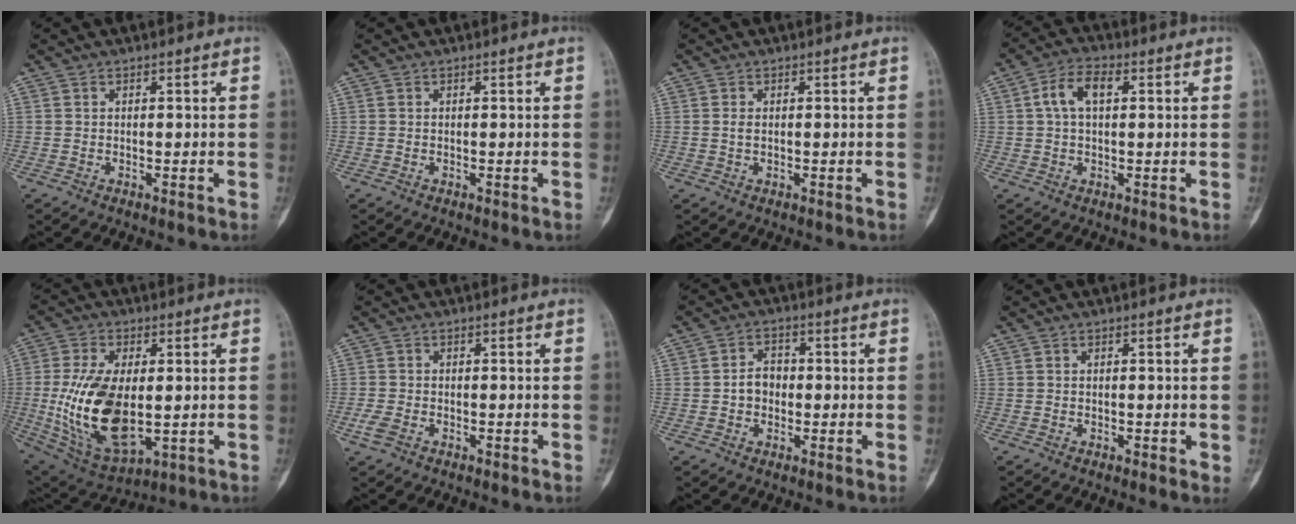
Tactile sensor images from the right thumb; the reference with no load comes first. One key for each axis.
{"total": 0.0}
{"total": 1.1, "fx": 0.0, "fy": 0.6, "fz": 0.9, "tx": -0.017, "ty": -0.001, "tz": 0.001}
{"total": 6.4, "fx": 1.5, "fy": 3.4, "fz": 5.1, "tx": -0.099, "ty": 0.017, "tz": 0.023}
{"total": 18.2, "fx": -1.0, "fy": 9.4, "fz": 15.5, "tx": -0.304, "ty": -0.011, "tz": 0.003}
{"total": 2.7, "fx": -1.3, "fy": 1.6, "fz": 1.7, "tx": -0.044, "ty": 0.001, "tz": -0.028}
{"total": 4.4, "fx": -0.5, "fy": 3.5, "fz": 2.6, "tx": -0.025, "ty": 0.017, "tz": -0.014}
{"total": 1.5, "fx": -0.2, "fy": 0.6, "fz": 1.4, "tx": -0.018, "ty": -0.003, "tz": -0.004}